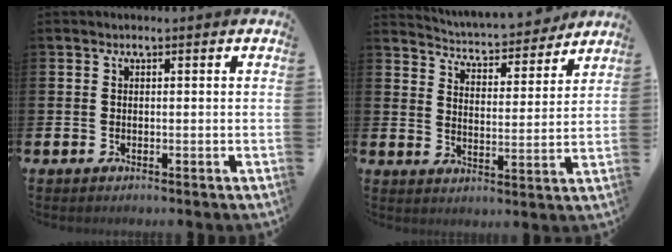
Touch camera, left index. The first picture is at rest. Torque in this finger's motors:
{"motor_torque": [0.93, -1.21, 0.18, 0.11]}